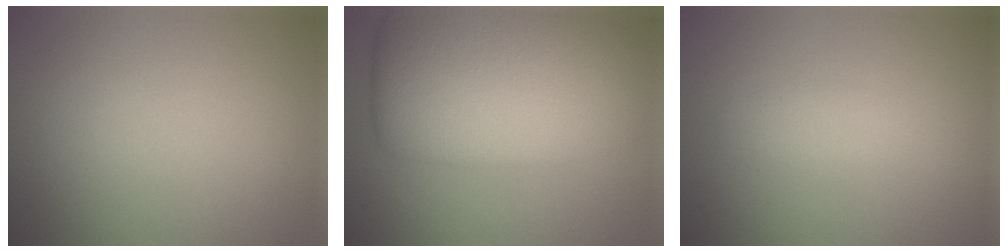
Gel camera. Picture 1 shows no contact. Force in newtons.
{"total": 12.8, "press": 12.8, "slide": 0.5}
{"total": 1.5, "press": 1.5, "slide": 0.0}